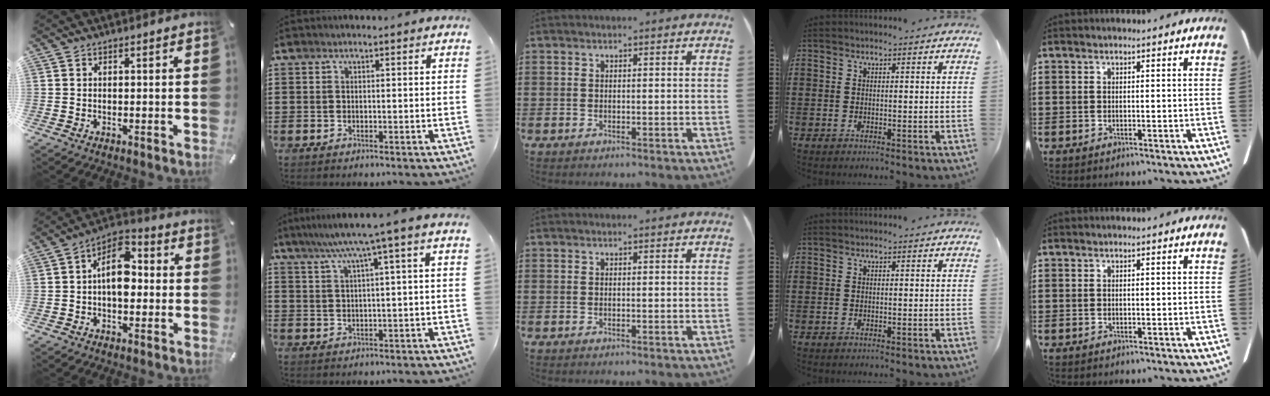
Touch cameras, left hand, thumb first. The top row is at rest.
{"thumb": {"total": 9.7, "force": [-0.2, 6.2, 7.5], "torque": [-0.117, 0.006, -0.004]}, "index": {"total": 5.5, "force": [2.5, -0.6, 4.8], "torque": [-0.101, -0.005, 0.037]}}